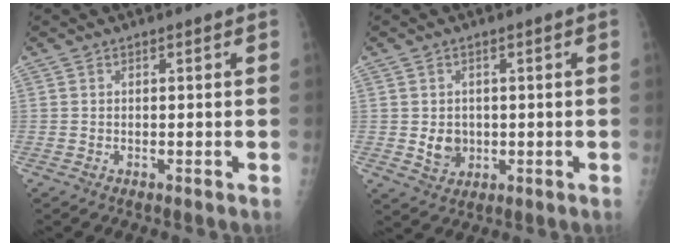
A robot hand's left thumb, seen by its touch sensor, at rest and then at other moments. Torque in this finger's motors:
{"motor_torque": [0.53, 0.57, 0.34, 0.16, 0.00]}